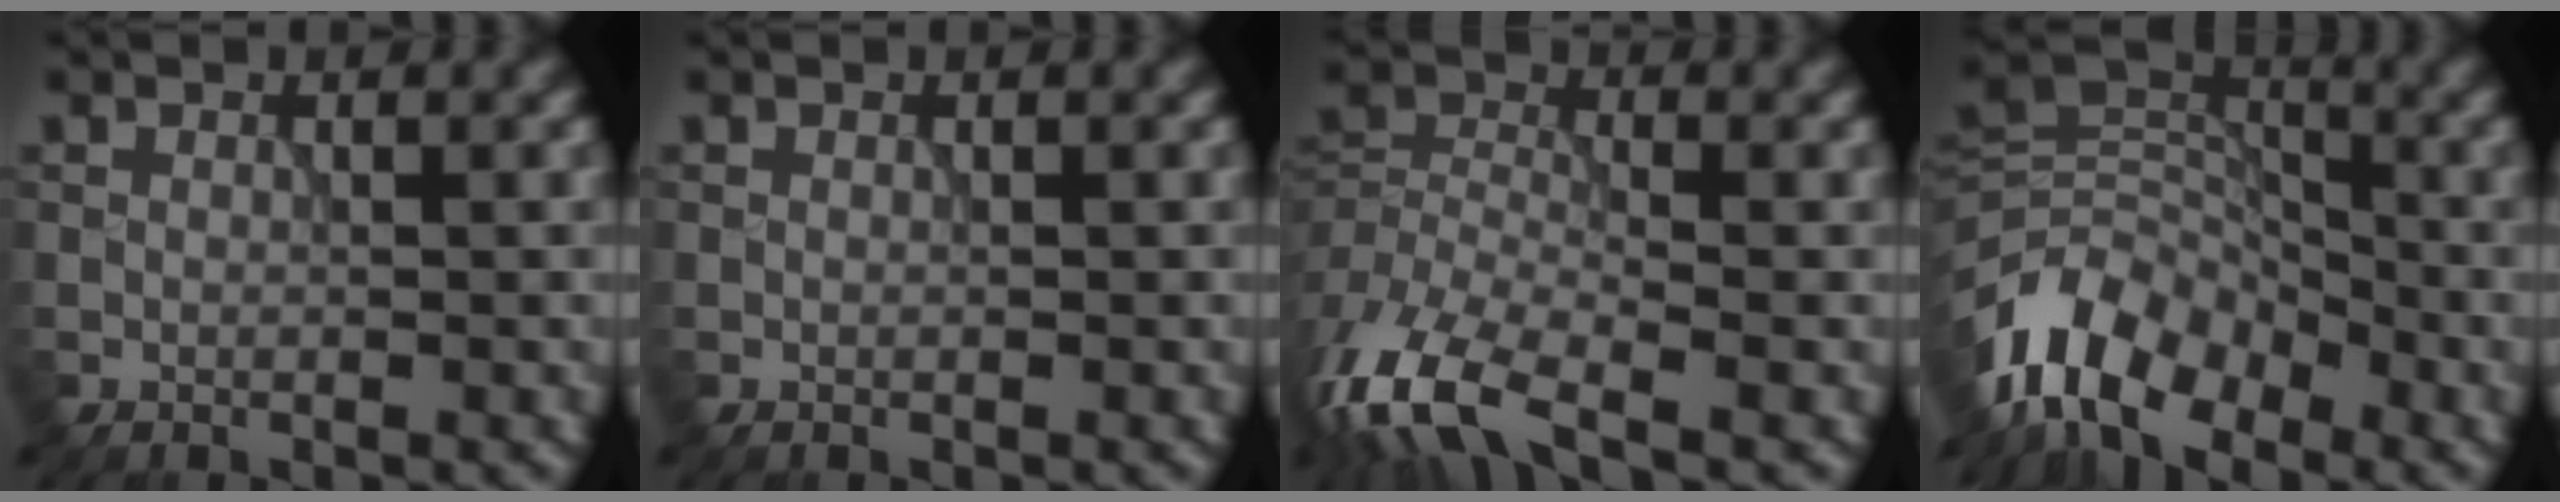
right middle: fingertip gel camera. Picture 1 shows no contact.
{"total": 0.0}
{"total": 9.9, "force": [-6.0, 4.1, 6.7], "torque": [-0.148, -0.015, -0.124]}
{"total": 7.9, "force": [-5.1, 4.4, 4.2], "torque": [-0.071, 0.003, -0.108]}